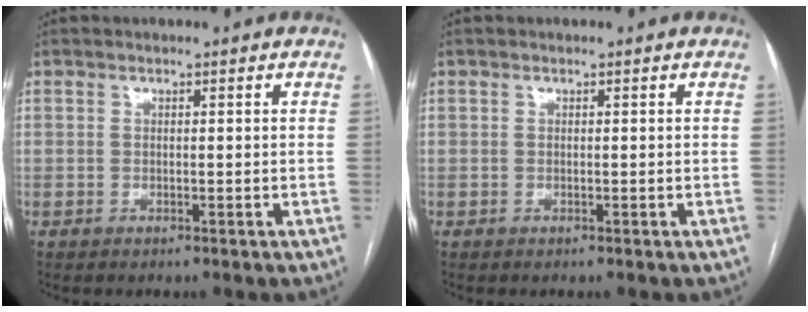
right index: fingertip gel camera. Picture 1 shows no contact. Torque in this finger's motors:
{"motor_torque": [0.00, 0.00, 0.00, 0.01]}